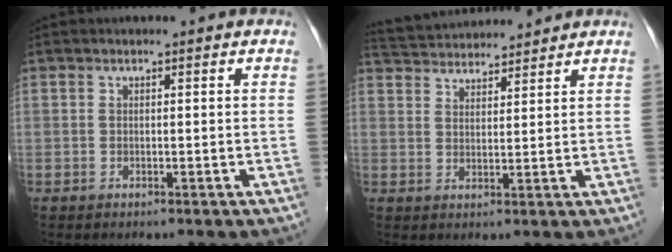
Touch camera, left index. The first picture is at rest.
{"total": 10.0, "force": [9.6, 1.4, 2.3], "torque": [-0.046, 0.036, 0.156]}